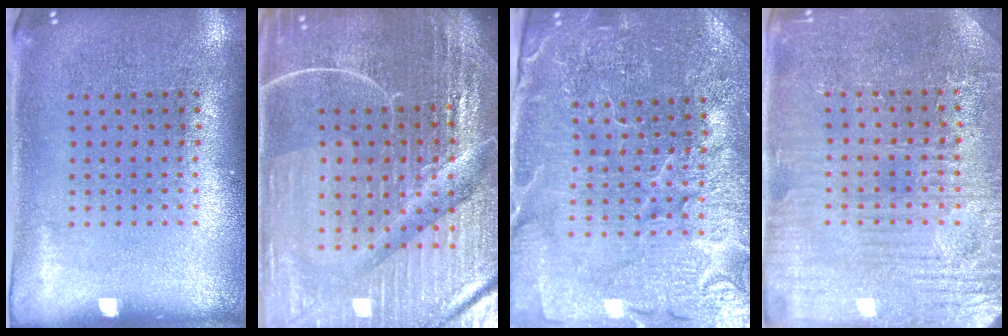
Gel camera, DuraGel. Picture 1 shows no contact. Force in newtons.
{"total": 6.9, "press": 6.1, "slide": 3.3}
{"total": 5.0, "press": 4.7, "slide": 1.8}
{"total": 3.8, "press": 3.7, "slide": 0.6}